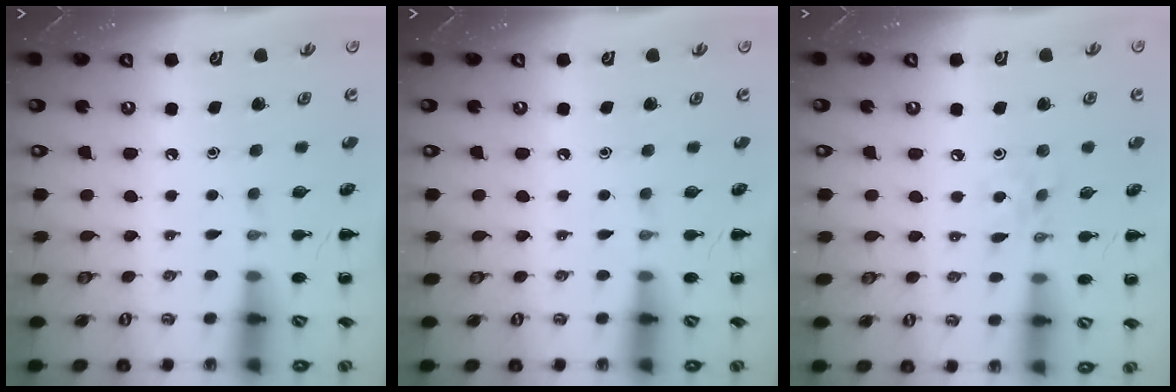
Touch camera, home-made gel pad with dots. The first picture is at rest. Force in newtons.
{"total": 0.0}
{"total": 3.5, "press": 3.3, "slide": 1.1}